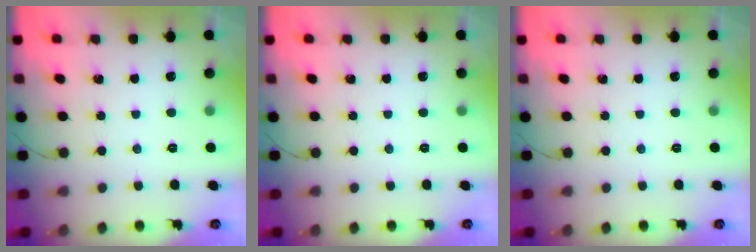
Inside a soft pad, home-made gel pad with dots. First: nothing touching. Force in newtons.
{"total": 0.0}
{"total": 0.0}